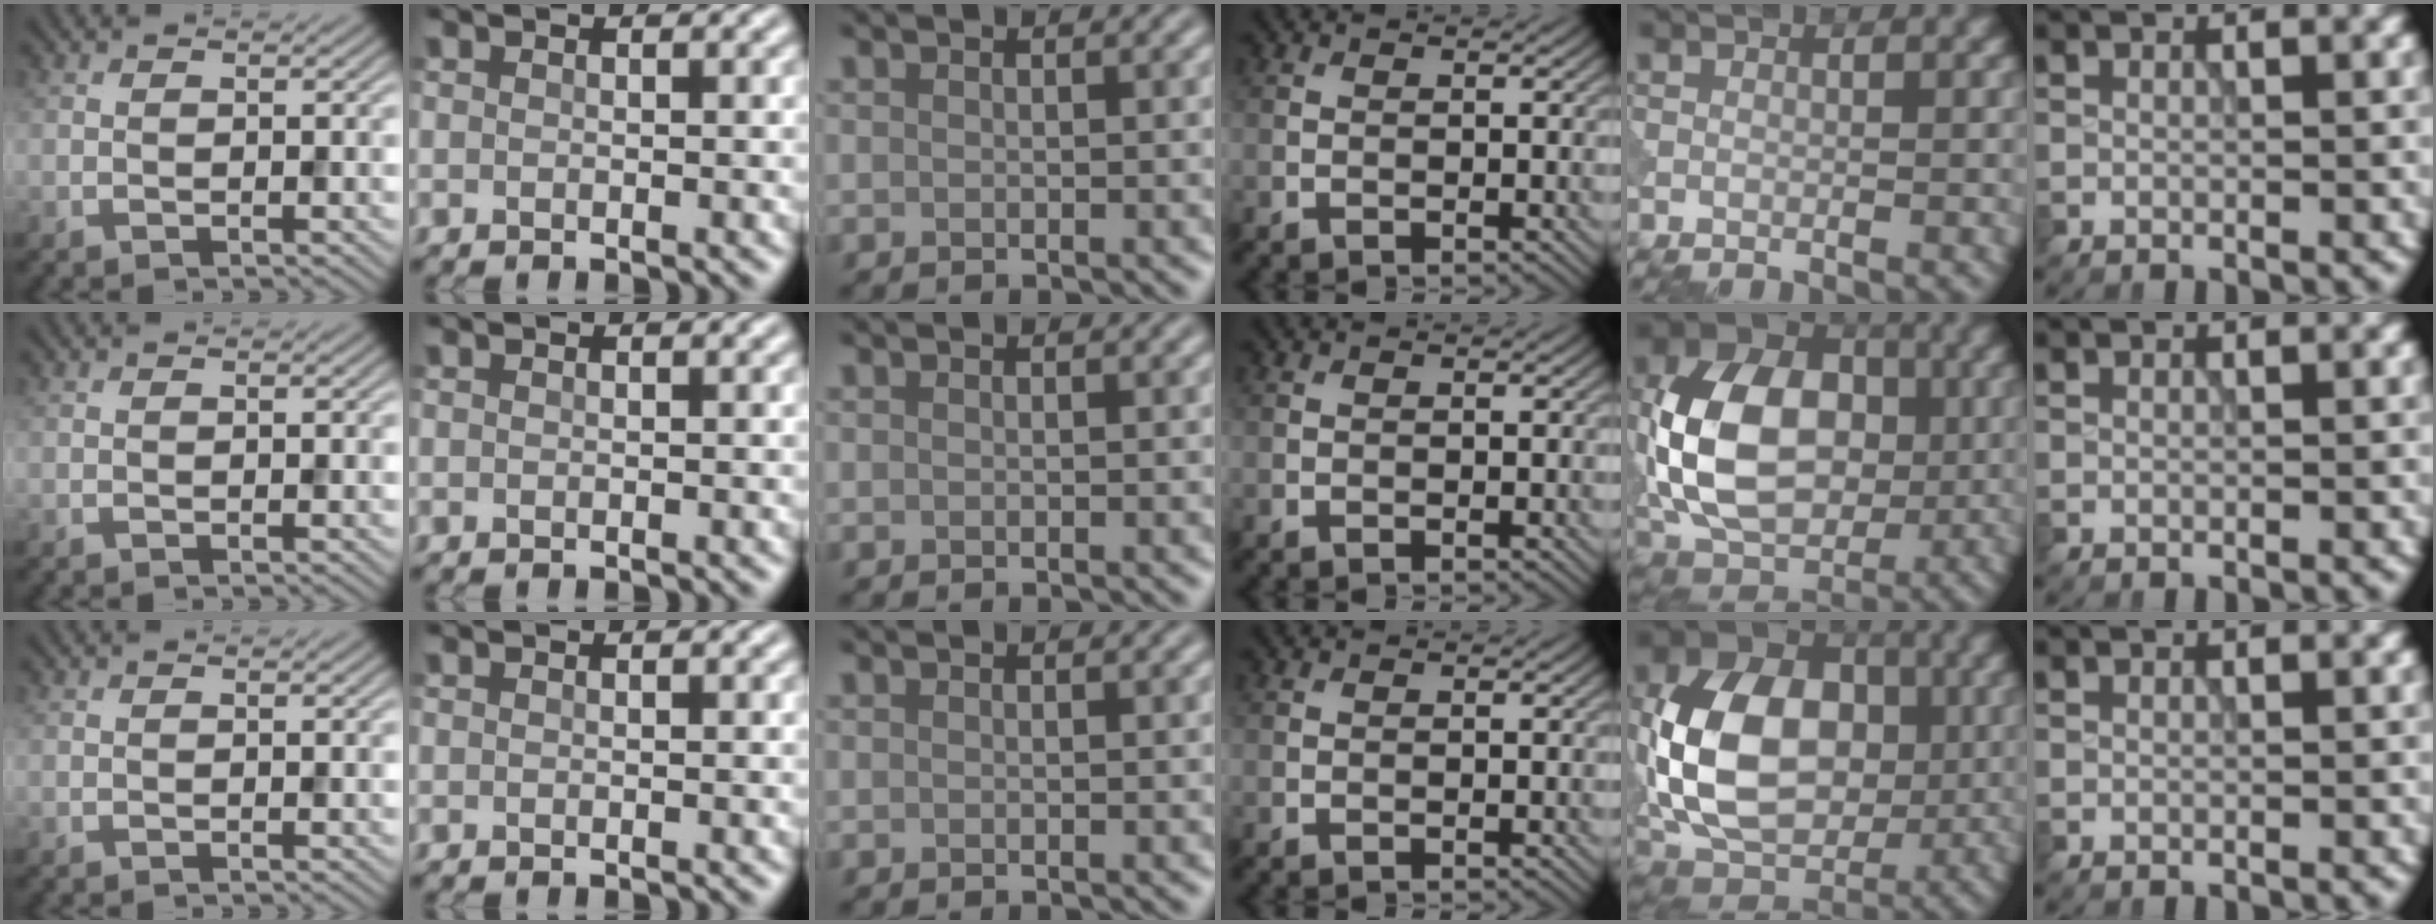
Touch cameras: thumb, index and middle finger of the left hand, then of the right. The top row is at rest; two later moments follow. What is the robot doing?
{"motion": "press", "object": "tv remote"}